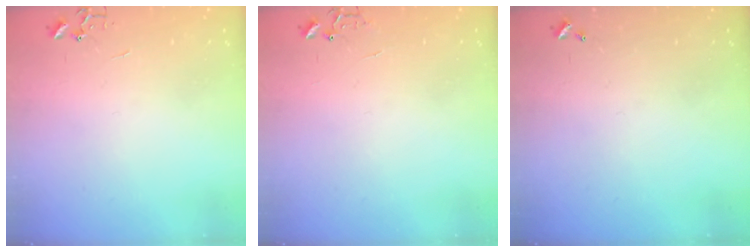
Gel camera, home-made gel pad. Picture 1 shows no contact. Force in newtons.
{"total": 6.4, "press": 6.4, "slide": 0.6}
{"total": 0.0}